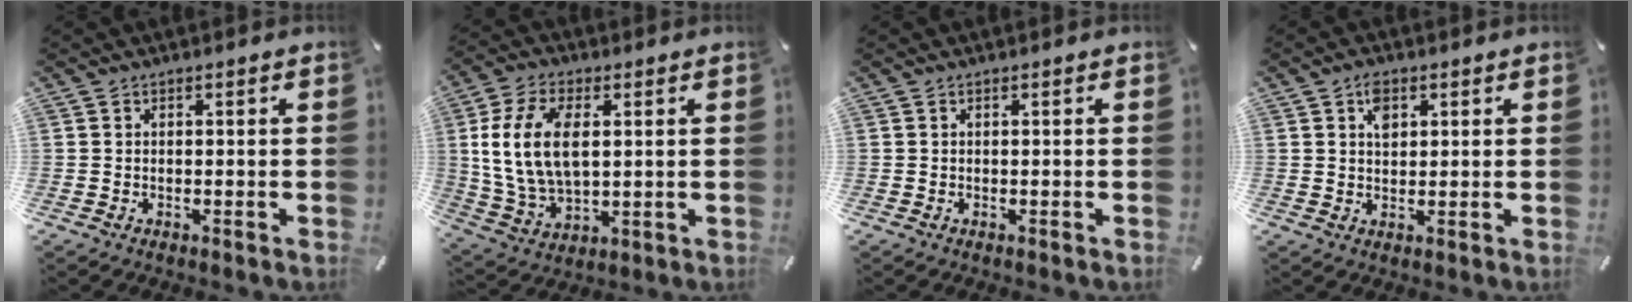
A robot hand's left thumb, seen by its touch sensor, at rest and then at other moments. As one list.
[{"total": 13.3, "force": [2.6, 8.3, 10.1], "torque": [-0.232, 0.002, 0.043]}, {"total": 0.0}, {"total": 4.0, "force": [1.6, 2.8, 2.2], "torque": [-0.026, -0.004, 0.024]}]